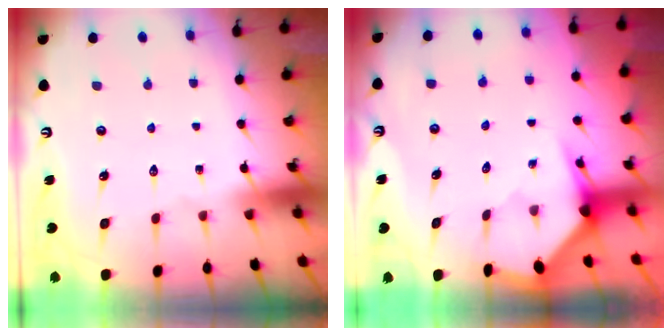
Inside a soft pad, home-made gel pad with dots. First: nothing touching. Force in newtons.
{"total": 3.2, "press": 3.2, "slide": 0.1}